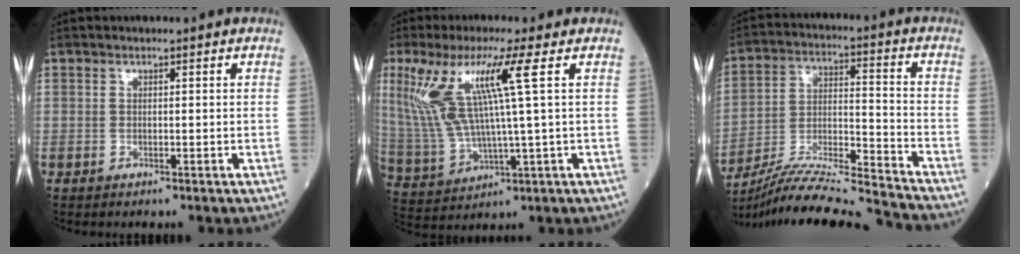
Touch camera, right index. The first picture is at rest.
{"total": 12.3, "force": [4.4, -0.4, 11.5], "torque": [-0.266, 0.008, 0.093]}
{"total": 19.4, "force": [-18.3, -1.3, 6.1], "torque": [-0.129, -0.010, -0.307]}